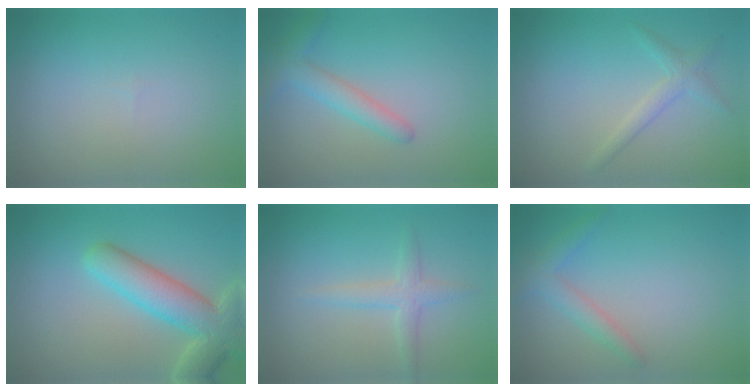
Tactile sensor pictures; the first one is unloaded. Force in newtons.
{"total": 2.8, "press": 2.7, "slide": 0.2}
{"total": 1.8, "press": 1.8, "slide": 0.0}
{"total": 6.8, "press": 6.8, "slide": 0.6}
{"total": 2.1, "press": 2.1, "slide": 0.1}
{"total": 2.2, "press": 2.2, "slide": 0.0}